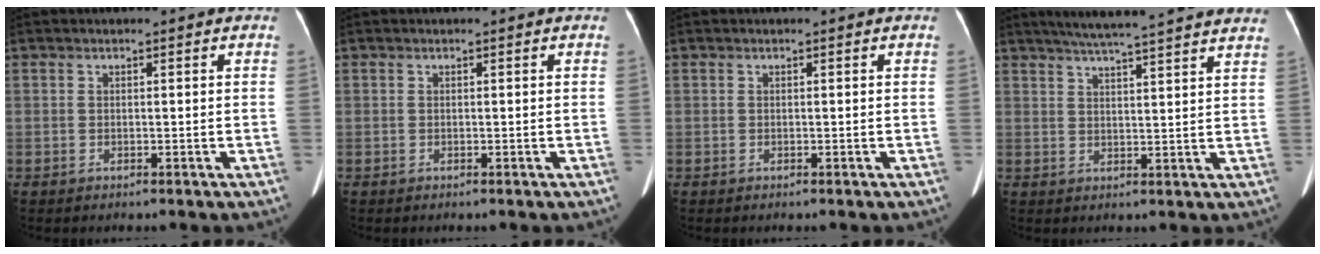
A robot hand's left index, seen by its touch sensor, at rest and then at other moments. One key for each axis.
{"total": 0.0}
{"total": 0.0}
{"total": 19.0, "fx": 17.1, "fy": 0.3, "fz": 8.2, "tx": -0.129, "ty": 0.011, "tz": 0.217}